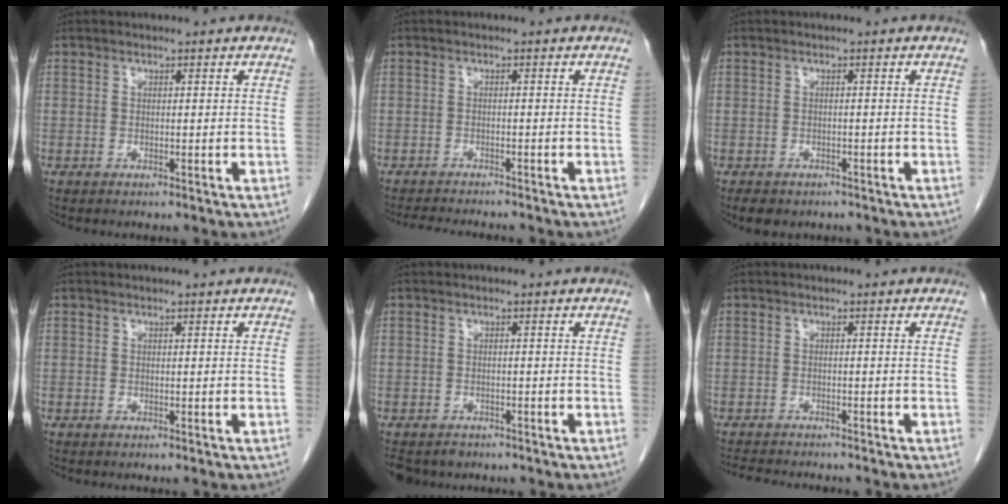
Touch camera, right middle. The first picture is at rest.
{"total": 6.0, "force": [-5.6, 0.4, 2.0], "torque": [-0.031, -0.014, -0.085]}
{"total": 4.4, "force": [-3.4, 2.3, 1.6], "torque": [-0.024, -0.002, -0.040]}
{"total": 0.0}
{"total": 5.7, "force": [-4.3, 3.6, 1.3], "torque": [-0.021, -0.006, -0.062]}
{"total": 6.0, "force": [-5.6, 0.7, 1.9], "torque": [-0.031, -0.013, -0.086]}